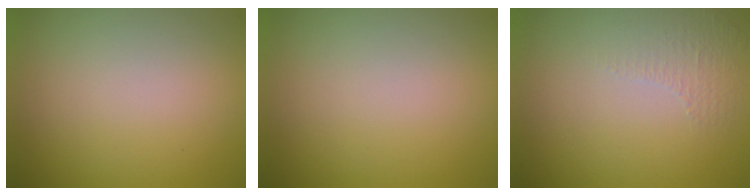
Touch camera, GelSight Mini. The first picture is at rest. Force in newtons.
{"total": 0.0}
{"total": 0.9, "press": 0.5, "slide": 0.8}